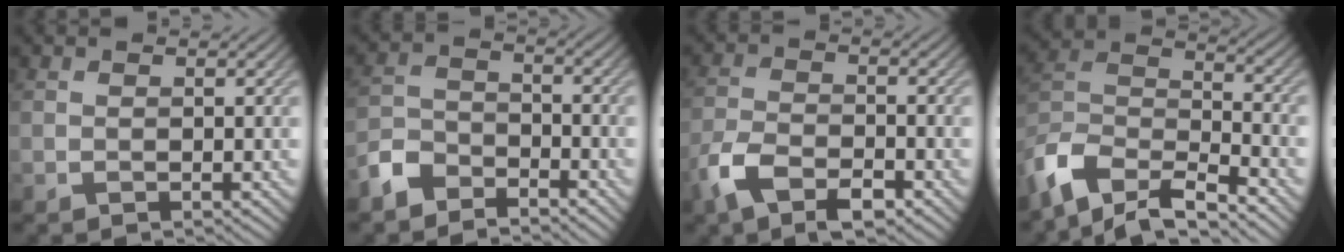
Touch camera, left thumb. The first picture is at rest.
{"total": 4.9, "force": [-4.0, 2.3, 1.6], "torque": [-0.039, 0.001, -0.097]}
{"total": 6.5, "force": [-4.0, 3.0, 4.3], "torque": [-0.092, -0.002, -0.088]}
{"total": 10.0, "force": [-7.5, 3.8, 5.4], "torque": [-0.128, -0.006, -0.153]}